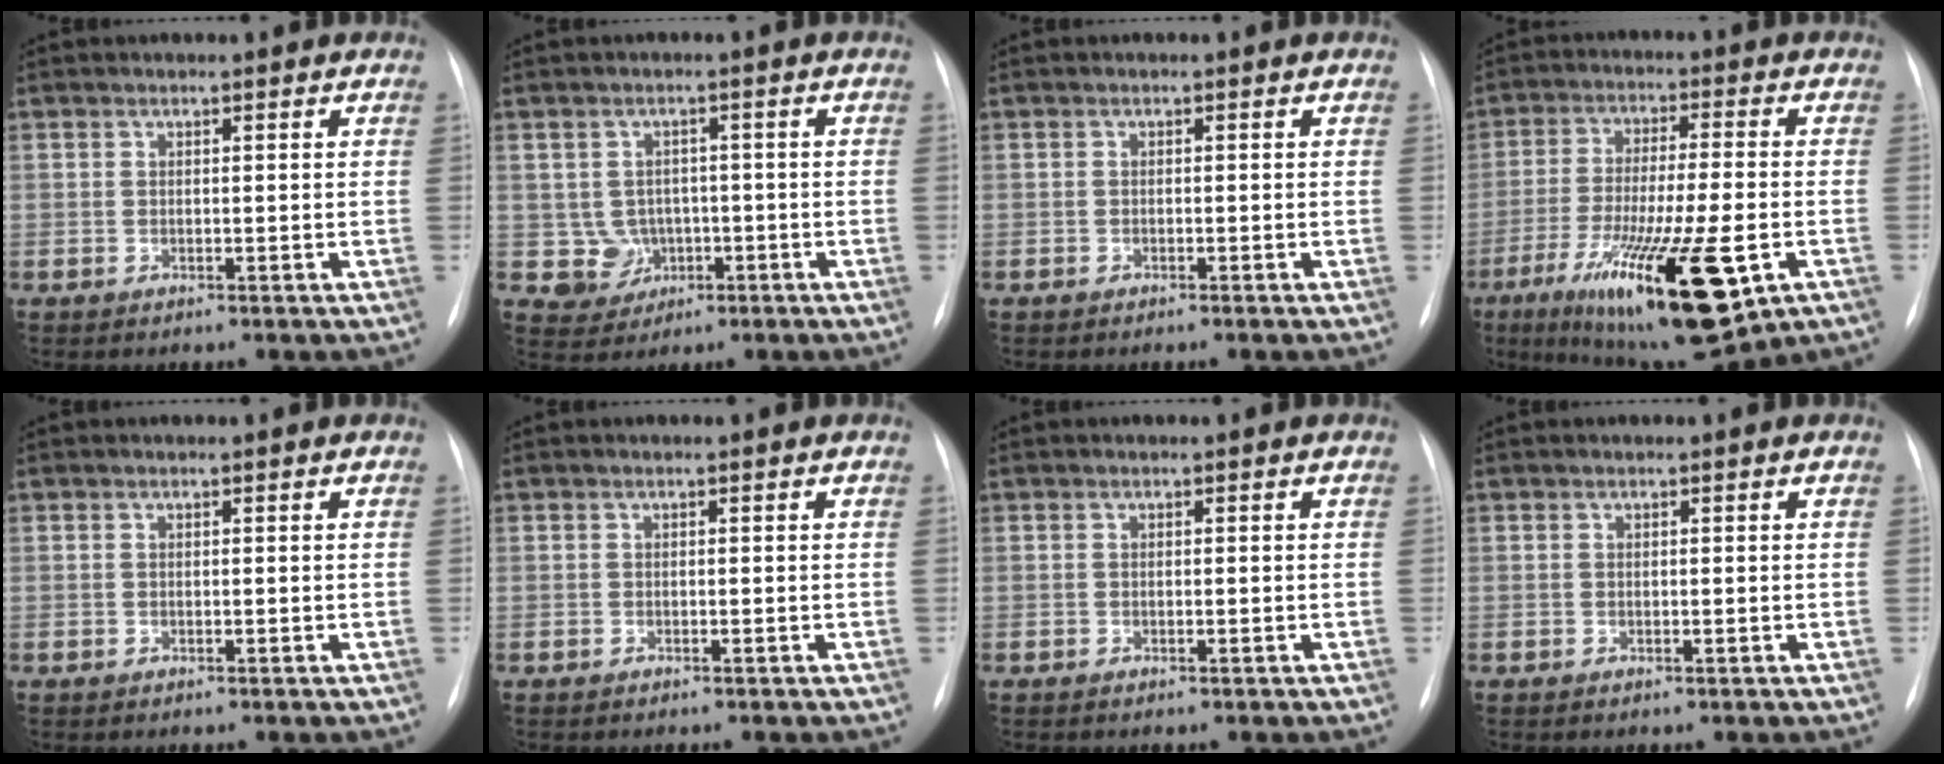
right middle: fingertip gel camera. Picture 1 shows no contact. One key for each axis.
{"total": 4.4, "fx": -0.8, "fy": 4.3, "fz": 0.6, "tx": -0.002, "ty": 0.010, "tz": -0.004}
{"total": 0.7, "fx": -0.5, "fy": -0.3, "fz": 0.3, "tx": -0.007, "ty": 0.000, "tz": -0.011}
{"total": 21.1, "fx": -9.0, "fy": 4.3, "fz": 18.7, "tx": -0.299, "ty": -0.040, "tz": -0.132}
{"total": 0.0}
{"total": 0.0}
{"total": 0.0}
{"total": 0.0}